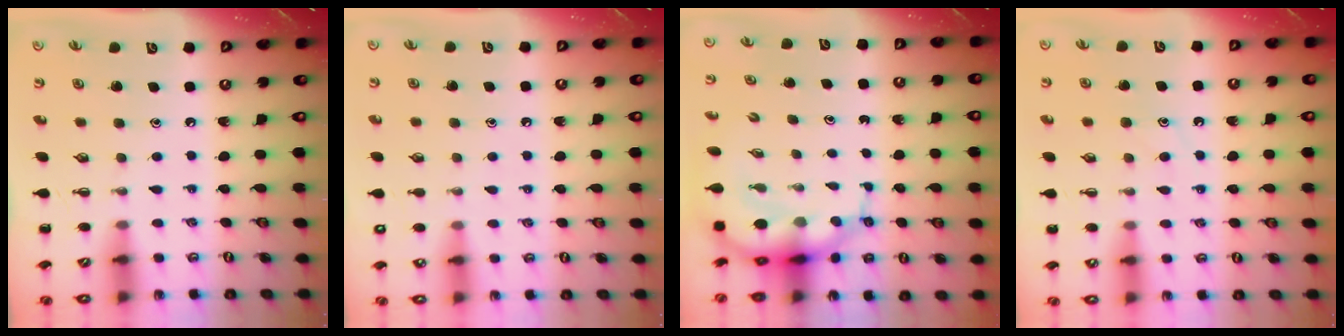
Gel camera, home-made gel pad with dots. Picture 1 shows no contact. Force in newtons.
{"total": 5.2, "press": 5.0, "slide": 1.5}
{"total": 8.1, "press": 7.7, "slide": 2.4}
{"total": 7.7, "press": 7.6, "slide": 1.1}